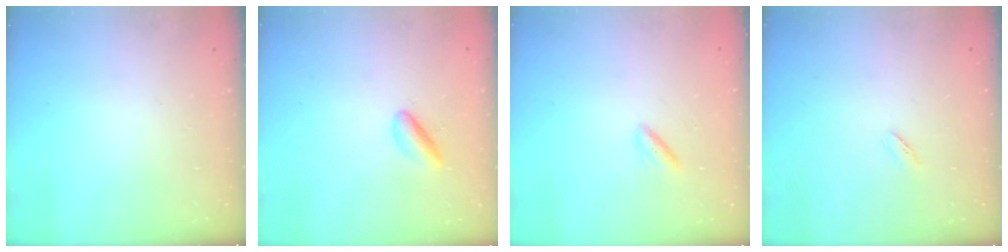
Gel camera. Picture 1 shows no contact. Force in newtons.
{"total": 2.9, "press": 2.8, "slide": 0.4}
{"total": 2.6, "press": 2.5, "slide": 0.9}
{"total": 1.9, "press": 1.8, "slide": 0.6}